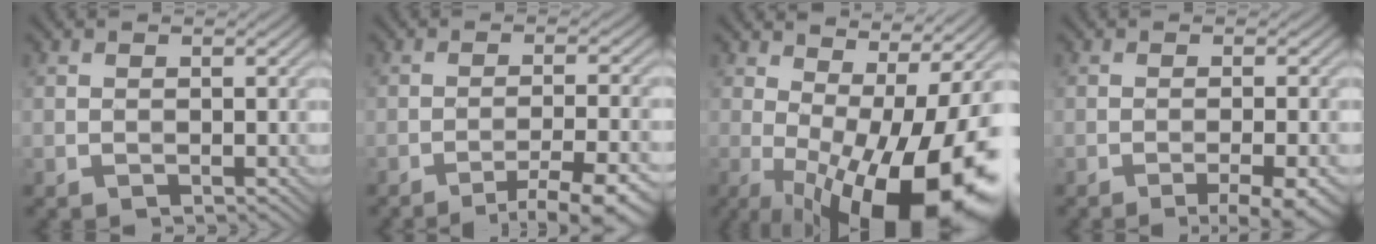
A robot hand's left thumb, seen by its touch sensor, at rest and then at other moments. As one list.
[{"total": 7.7, "force": [-5.2, 1.1, 5.5], "torque": [-0.079, 0.012, -0.078]}, {"total": 19.5, "force": [-2.6, 7.5, 17.8], "torque": [-0.236, -0.006, -0.031]}, {"total": 4.9, "force": [-2.6, 0.7, 4.1], "torque": [-0.057, 0.010, -0.040]}]